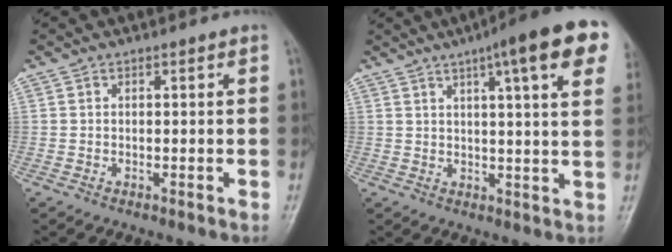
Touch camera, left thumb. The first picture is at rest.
{"total": 16.7, "force": [8.6, 2.8, 14.0], "torque": [-0.178, -0.004, 0.105]}